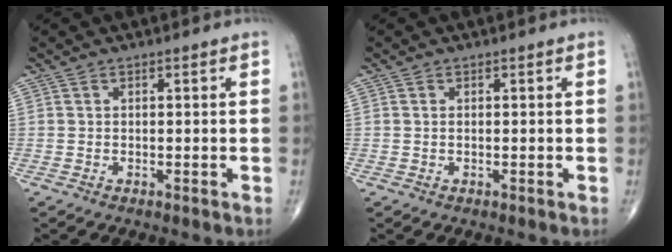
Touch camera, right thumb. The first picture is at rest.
{"total": 0.0}